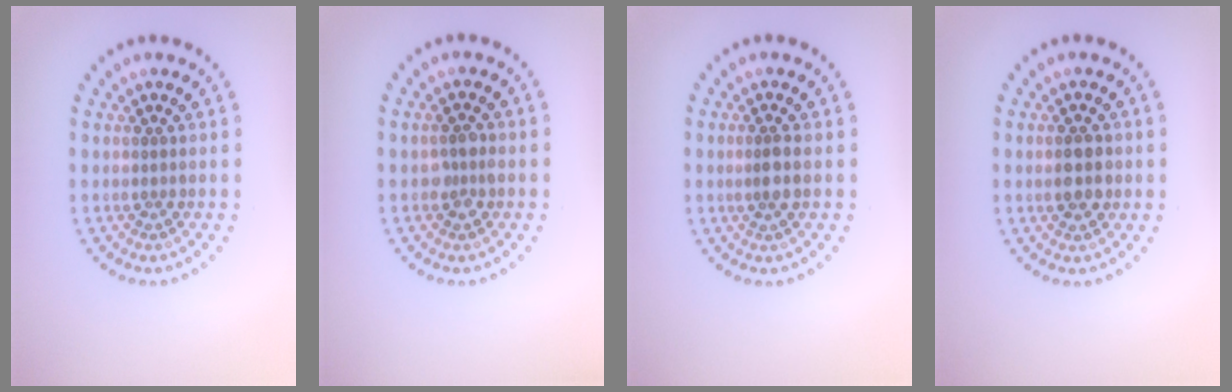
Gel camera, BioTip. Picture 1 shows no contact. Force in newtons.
{"total": 1.4, "press": 1.4, "slide": 0.2}
{"total": 1.7, "press": 1.5, "slide": 0.8}
{"total": 2.8, "press": 2.8, "slide": 0.1}